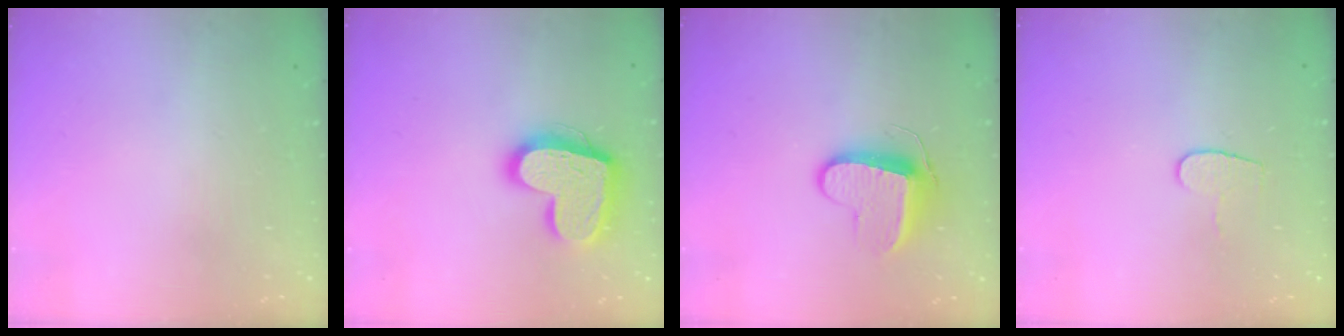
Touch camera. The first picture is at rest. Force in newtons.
{"total": 17.5, "press": 17.4, "slide": 1.6}
{"total": 9.6, "press": 9.6, "slide": 0.2}
{"total": 5.0, "press": 5.0, "slide": 0.5}